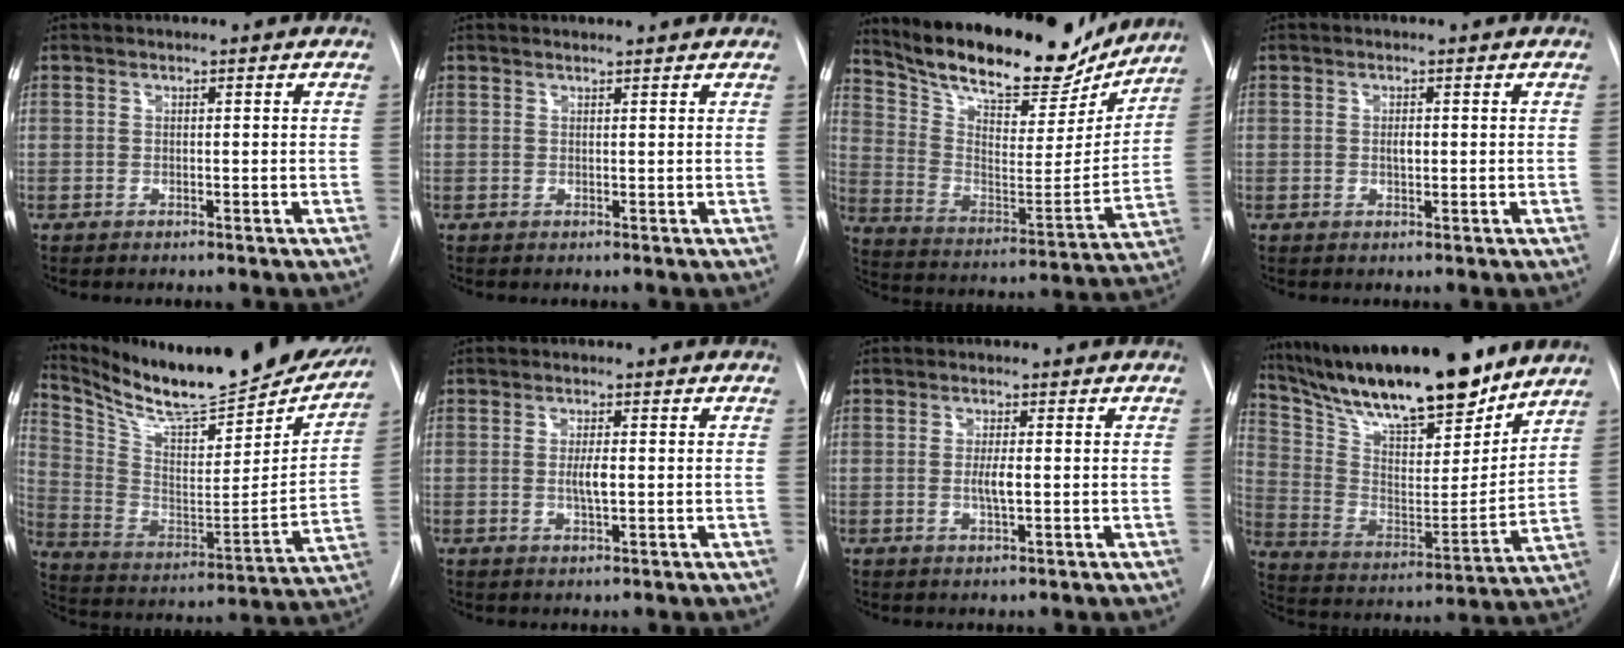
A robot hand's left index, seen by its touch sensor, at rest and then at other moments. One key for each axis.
{"total": 2.7, "fx": 2.6, "fy": 0.4, "fz": 0.6, "tx": -0.011, "ty": 0.009, "tz": 0.022}
{"total": 23.3, "fx": 20.0, "fy": 6.7, "fz": 10.0, "tx": -0.170, "ty": -0.020, "tz": 0.298}
{"total": 1.3, "fx": -0.6, "fy": 0.6, "fz": 0.9, "tx": -0.016, "ty": -0.006, "tz": -0.011}
{"total": 25.1, "fx": 22.4, "fy": 4.9, "fz": 10.2, "tx": -0.172, "ty": -0.072, "tz": 0.326}
{"total": 2.6, "fx": -0.8, "fy": 0.6, "fz": 2.5, "tx": -0.047, "ty": -0.008, "tz": -0.013}
{"total": 2.6, "fx": -0.9, "fy": 0.5, "fz": 2.4, "tx": -0.047, "ty": -0.008, "tz": -0.016}
{"total": 24.1, "fx": 19.9, "fy": 5.5, "fz": 12.5, "tx": -0.222, "ty": -0.013, "tz": 0.320}